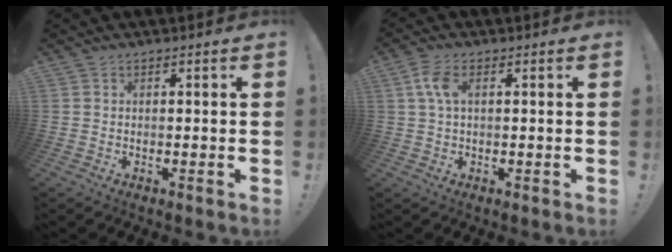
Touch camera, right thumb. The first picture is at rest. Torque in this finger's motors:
{"motor_torque": [-0.04, 0.17, 0.33, -0.09, 0.15]}